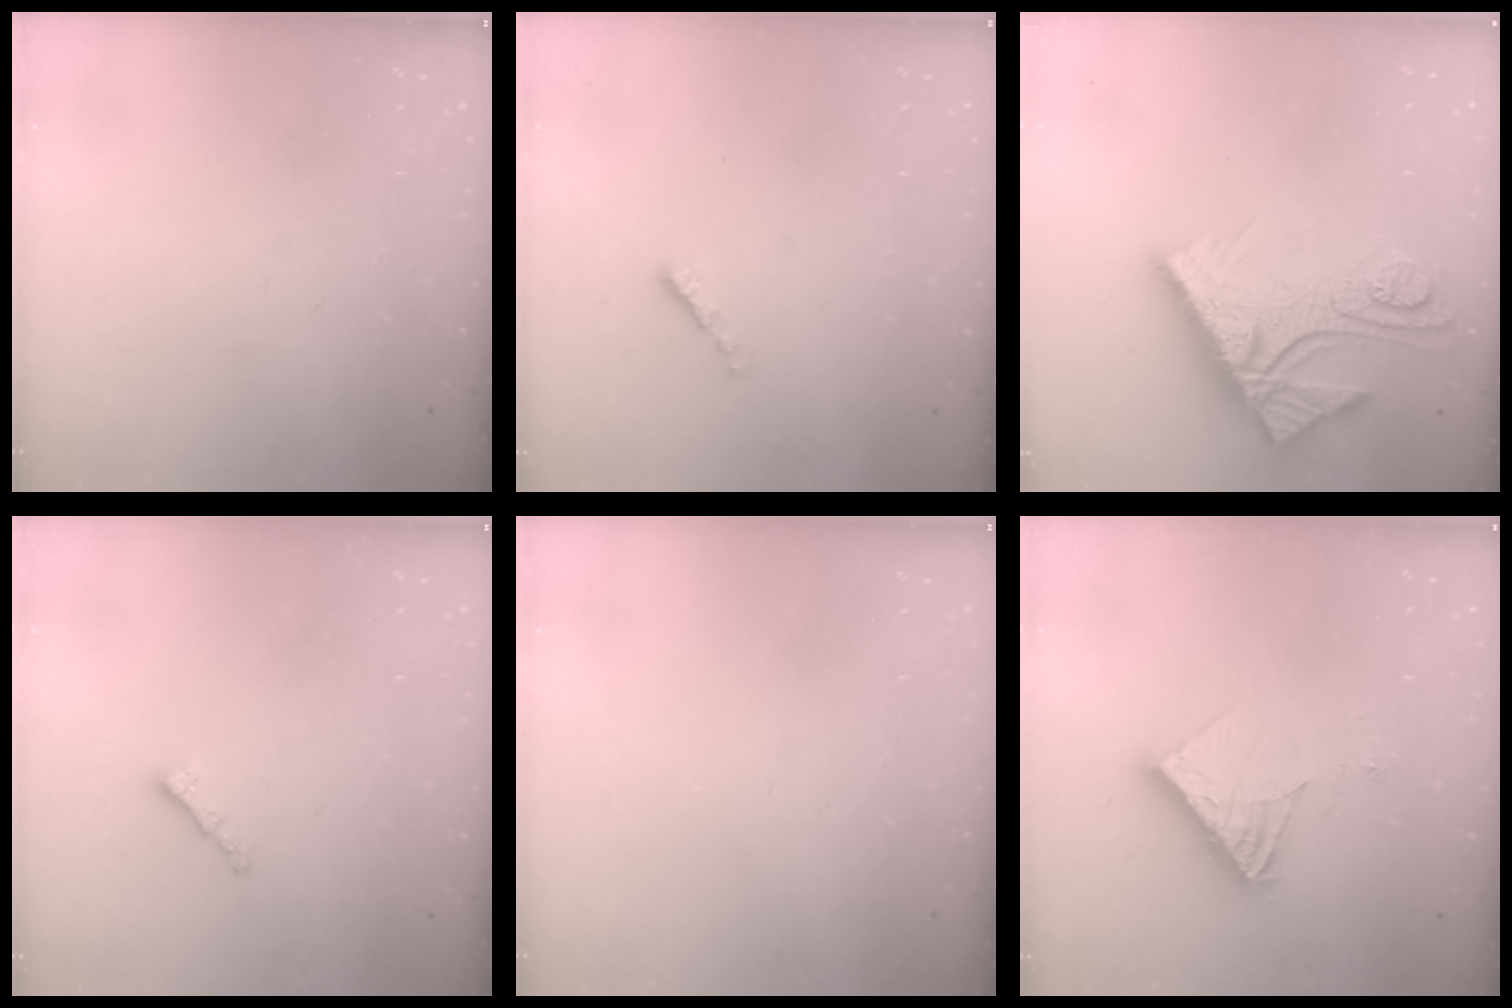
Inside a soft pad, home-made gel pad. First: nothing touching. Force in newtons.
{"total": 0.7, "press": 0.5, "slide": 0.4}
{"total": 15.3, "press": 15.3, "slide": 1.4}
{"total": 0.7, "press": 0.6, "slide": 0.4}
{"total": 0.0}
{"total": 11.7, "press": 11.6, "slide": 1.5}